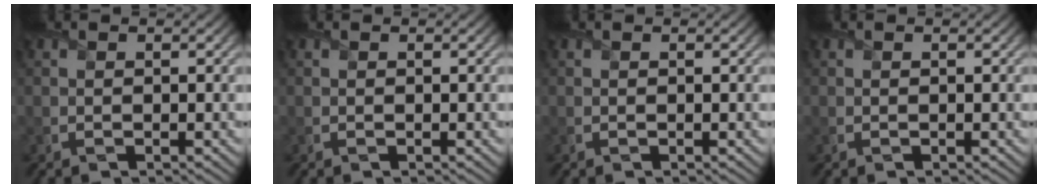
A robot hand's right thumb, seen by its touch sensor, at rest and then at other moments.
{"total": 0.0}
{"total": 0.0}
{"total": 0.0}